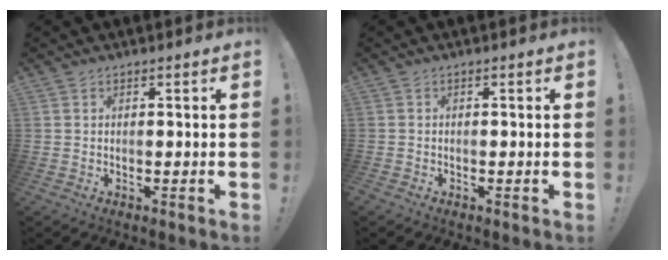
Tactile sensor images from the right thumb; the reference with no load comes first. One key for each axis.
{"total": 0.7, "fx": -0.6, "fy": 0.3, "fz": -0.1, "tx": -0.003, "ty": 0.005, "tz": -0.009}